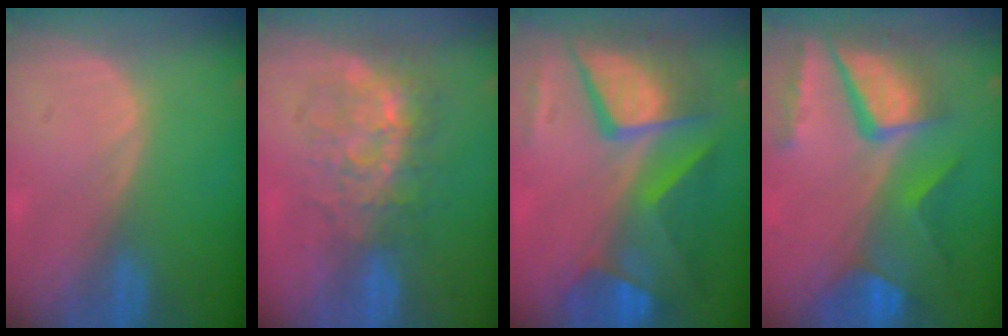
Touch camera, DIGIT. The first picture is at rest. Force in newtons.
{"total": 8.8, "press": 7.5, "slide": 4.7}
{"total": 11.7, "press": 11.7, "slide": 1.2}
{"total": 11.2, "press": 9.3, "slide": 6.3}